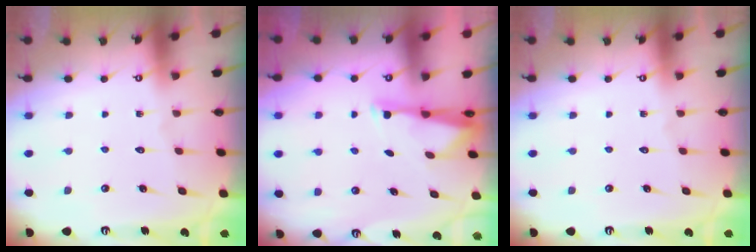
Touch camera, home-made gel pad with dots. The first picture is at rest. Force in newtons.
{"total": 2.9, "press": 2.9, "slide": 0.6}
{"total": 0.0}